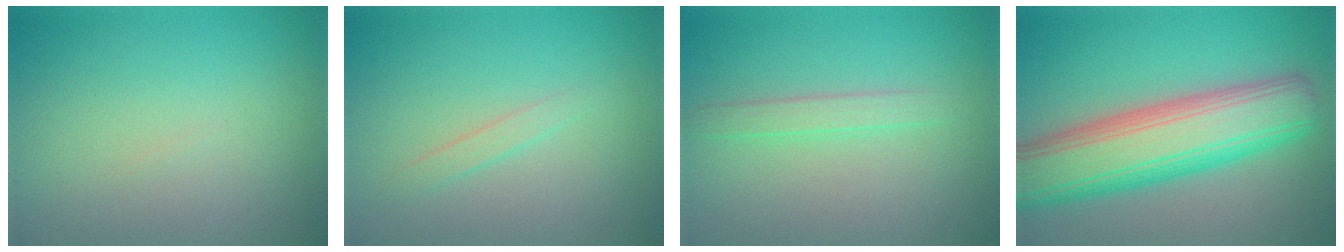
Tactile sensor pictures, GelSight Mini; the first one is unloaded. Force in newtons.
{"total": 1.0, "press": 1.0, "slide": 0.1}
{"total": 1.8, "press": 1.8, "slide": 0.0}
{"total": 10.4, "press": 10.4, "slide": 0.4}